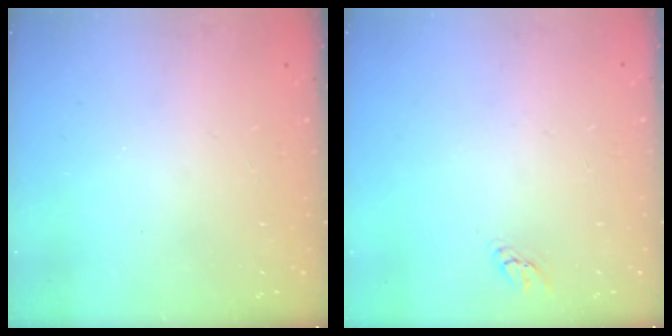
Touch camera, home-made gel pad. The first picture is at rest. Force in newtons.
{"total": 2.7, "press": 2.7, "slide": 0.1}